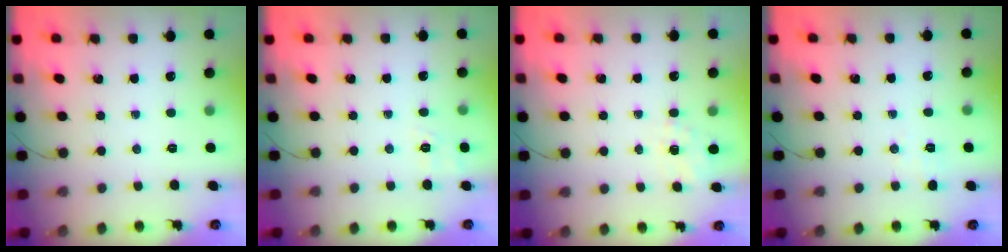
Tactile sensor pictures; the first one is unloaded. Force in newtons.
{"total": 1.9, "press": 0.8, "slide": 1.7}
{"total": 1.5, "press": 1.1, "slide": 1.1}
{"total": 1.3, "press": 0.5, "slide": 1.3}